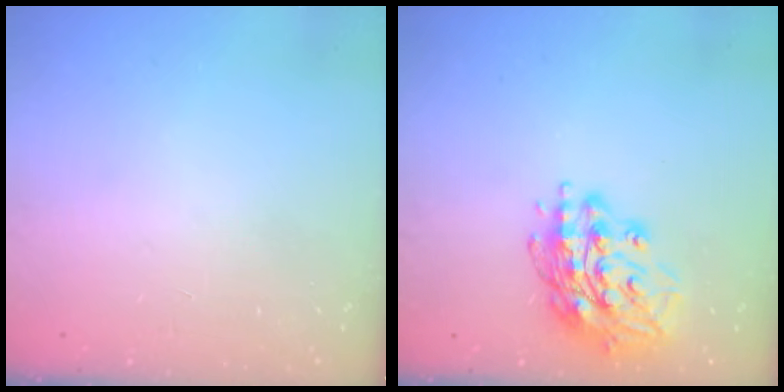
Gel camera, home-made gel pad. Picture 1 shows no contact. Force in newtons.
{"total": 15.3, "press": 15.3, "slide": 0.8}